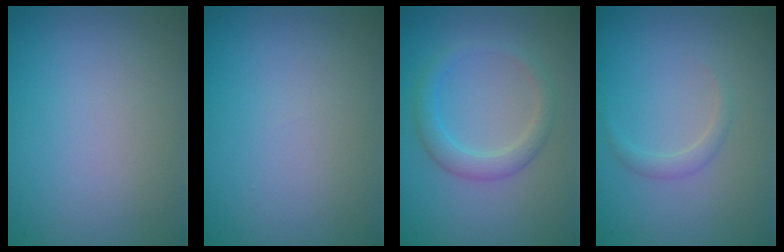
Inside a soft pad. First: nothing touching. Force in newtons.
{"total": 0.0}
{"total": 2.4, "press": 2.4, "slide": 0.1}
{"total": 1.1, "press": 1.1, "slide": 0.1}